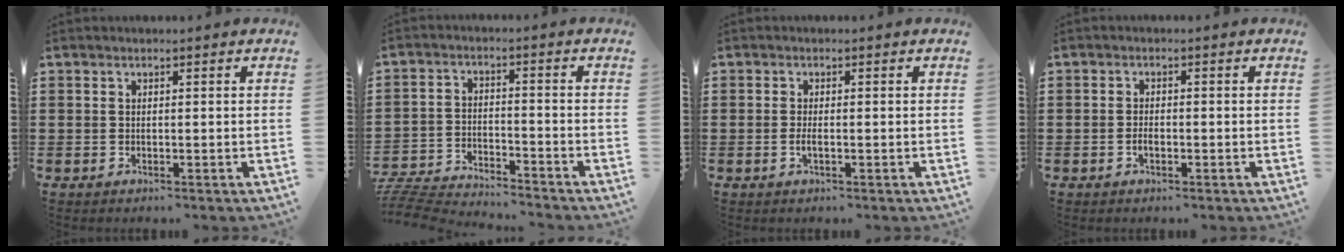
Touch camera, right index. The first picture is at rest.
{"total": 5.4, "force": [-5.4, 0.3, 0.6], "torque": [-0.030, -0.003, -0.113]}
{"total": 1.3, "force": [-0.4, 0.3, 1.2], "torque": [-0.024, -0.003, -0.006]}
{"total": 1.4, "force": [-0.6, 0.6, 1.2], "torque": [-0.024, -0.003, -0.009]}